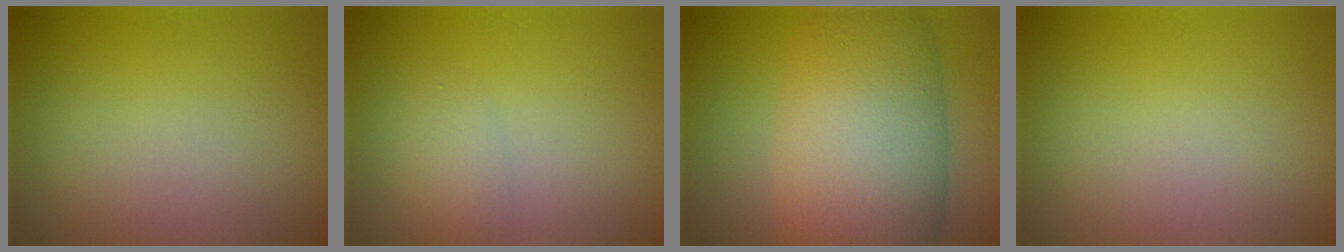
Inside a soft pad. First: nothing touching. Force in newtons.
{"total": 1.4, "press": 1.4, "slide": 0.0}
{"total": 12.0, "press": 12.0, "slide": 0.6}
{"total": 0.0}